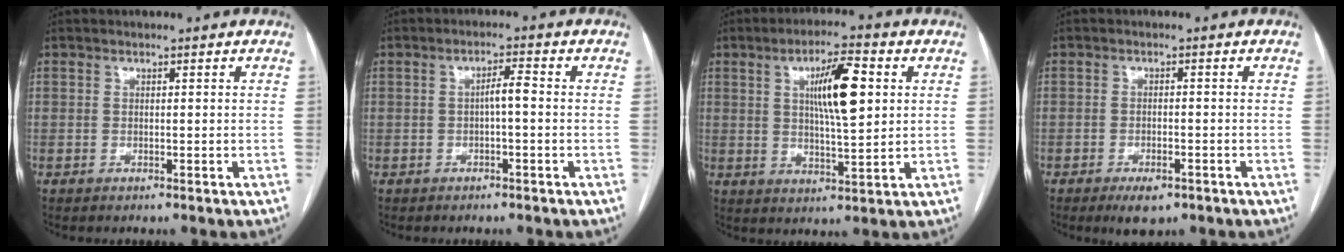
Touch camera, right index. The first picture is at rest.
{"total": 2.6, "force": [-0.3, 0.3, 2.5], "torque": [-0.041, 0.005, -0.006]}
{"total": 9.9, "force": [2.6, 1.8, 9.4], "torque": [-0.162, 0.005, 0.045]}
{"total": 4.0, "force": [-2.5, 1.6, 2.7], "torque": [-0.048, -0.003, -0.033]}